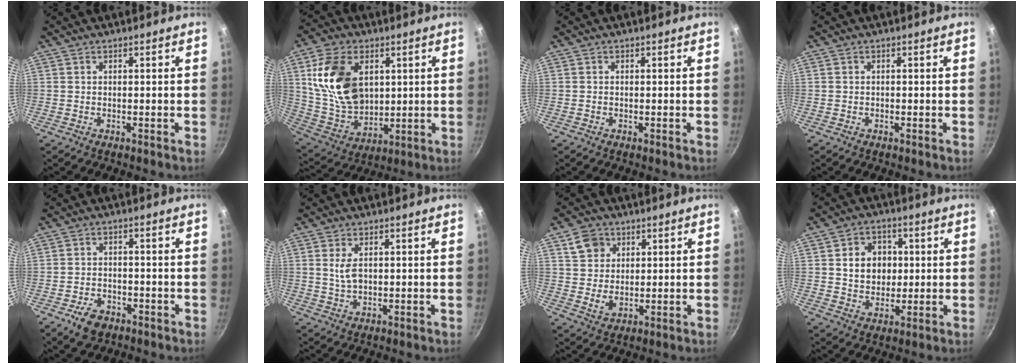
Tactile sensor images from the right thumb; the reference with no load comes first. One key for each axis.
{"total": 17.6, "fx": 4.5, "fy": 11.9, "fz": 12.2, "tx": -0.201, "ty": -0.020, "tz": 0.099}
{"total": 0.0}
{"total": 0.0}
{"total": 5.5, "fx": -3.2, "fy": 3.4, "fz": 2.7, "tx": -0.047, "ty": 0.021, "tz": -0.051}
{"total": 3.7, "fx": 0.9, "fy": 2.1, "fz": 2.9, "tx": -0.050, "ty": -0.006, "tz": 0.020}
{"total": 7.1, "fx": 3.0, "fy": 5.9, "fz": 2.7, "tx": -0.019, "ty": -0.008, "tz": 0.055}
{"total": 9.1, "fx": 1.3, "fy": 7.5, "fz": 5.0, "tx": -0.049, "ty": 0.001, "tz": 0.021}